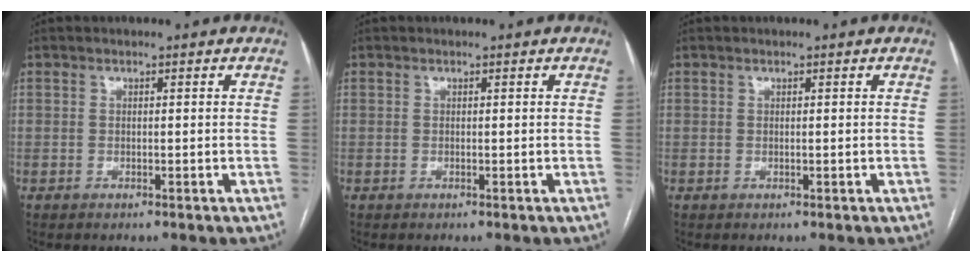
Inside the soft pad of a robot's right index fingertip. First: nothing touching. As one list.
[{"total": 0.0}, {"total": 0.0}]